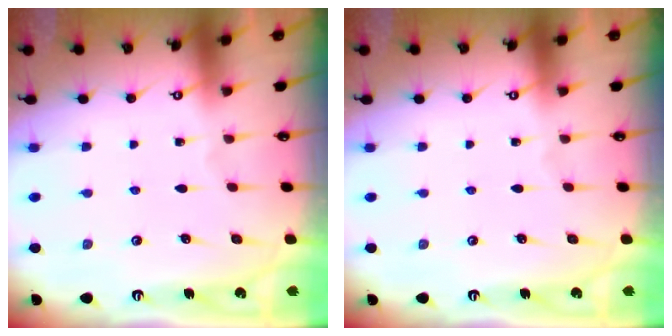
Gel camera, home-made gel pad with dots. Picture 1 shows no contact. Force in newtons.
{"total": 0.0}